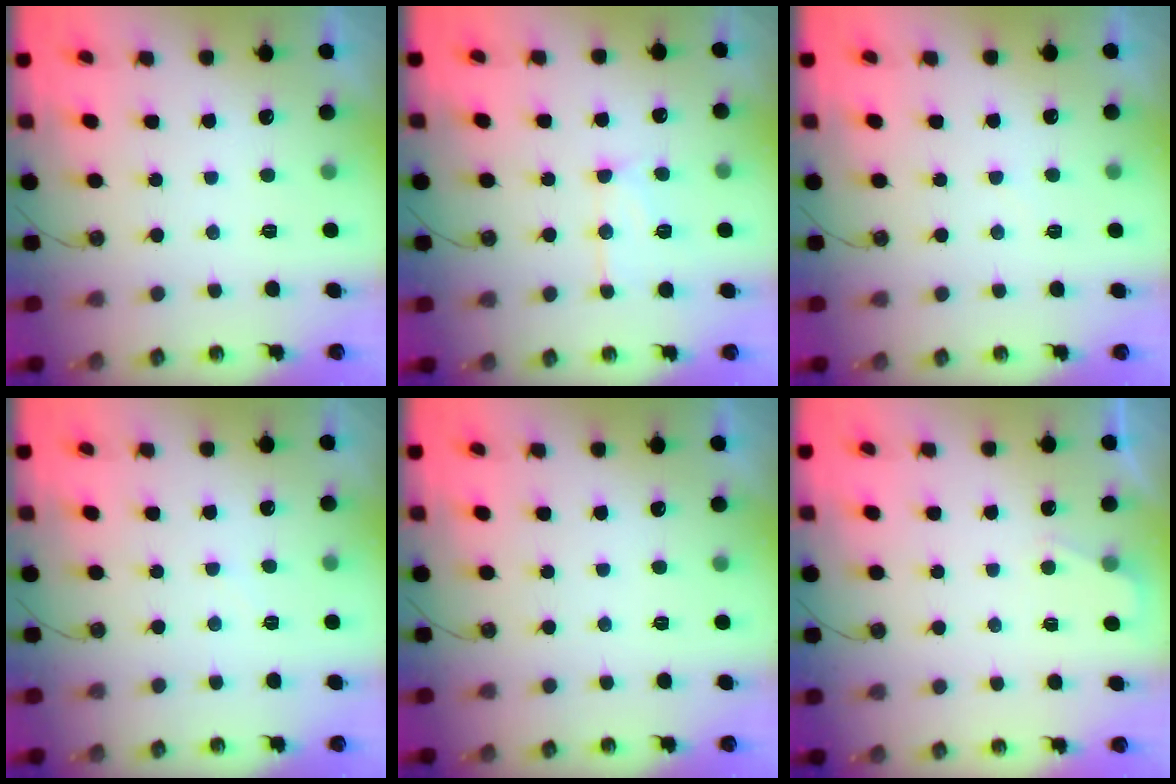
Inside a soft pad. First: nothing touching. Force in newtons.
{"total": 11.1, "press": 11.1, "slide": 1.0}
{"total": 3.2, "press": 3.2, "slide": 0.5}
{"total": 2.5, "press": 2.5, "slide": 0.4}
{"total": 0.0}
{"total": 2.4, "press": 2.4, "slide": 0.4}